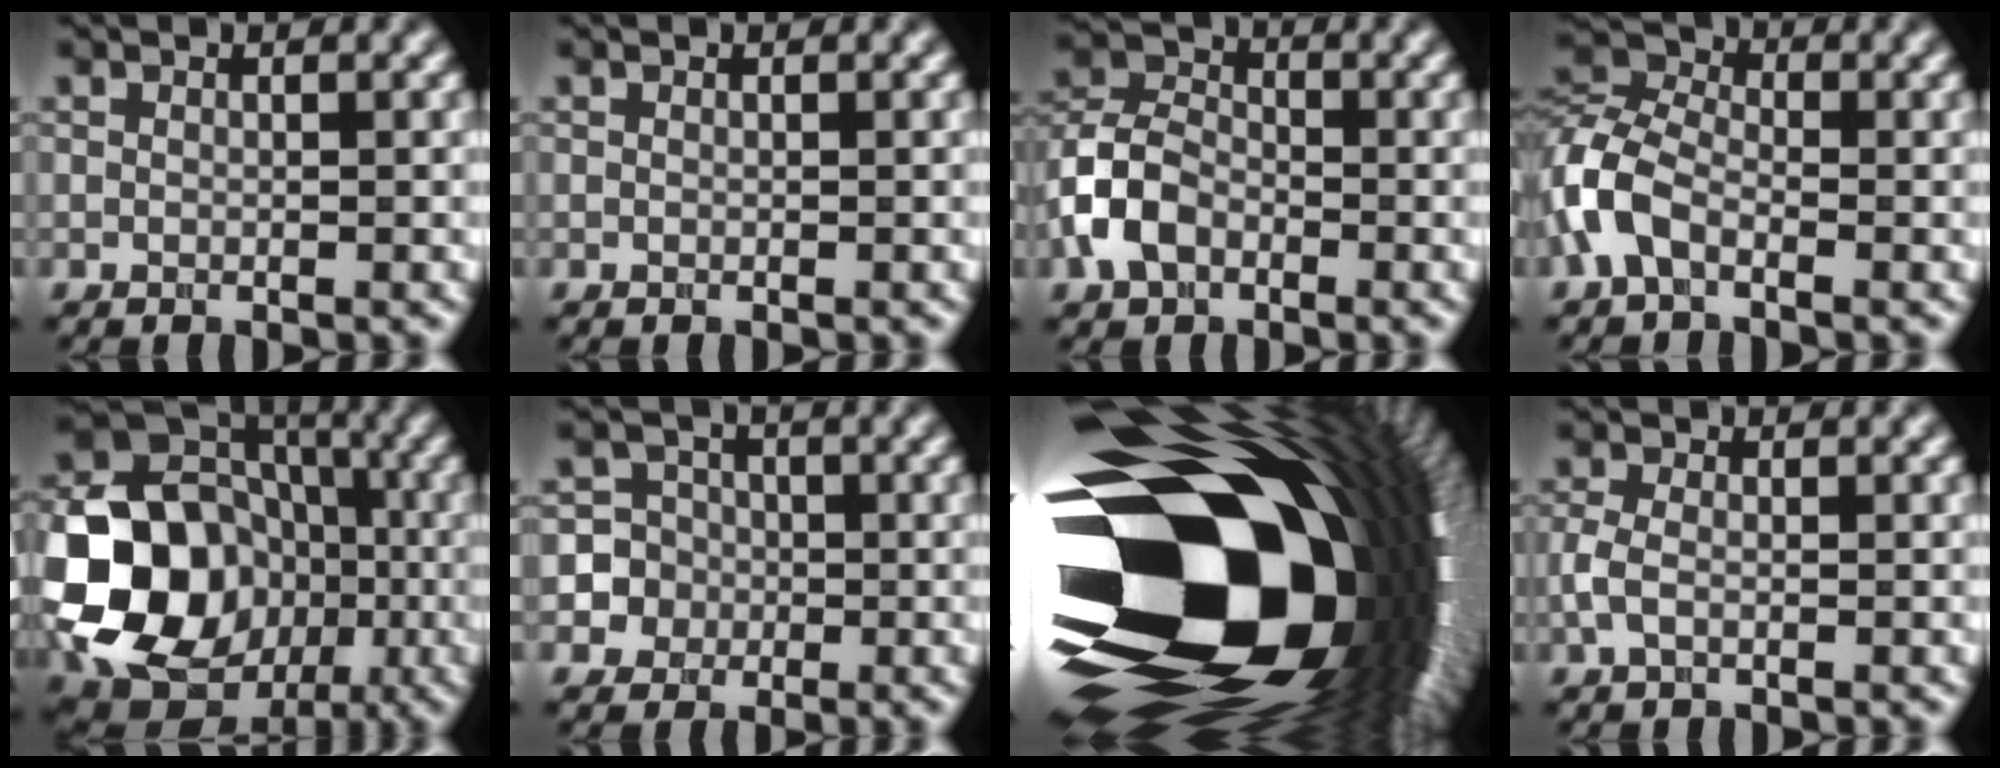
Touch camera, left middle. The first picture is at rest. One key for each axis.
{"total": 0.0}
{"total": 5.2, "fx": -2.2, "fy": 3.5, "fz": 3.1, "tx": -0.065, "ty": 0.009, "tz": -0.054}
{"total": 4.8, "fx": -2.2, "fy": 2.8, "fz": 3.2, "tx": -0.076, "ty": 0.010, "tz": -0.061}
{"total": 17.6, "fx": -3.8, "fy": 14.4, "fz": 9.3, "tx": -0.193, "ty": -0.025, "tz": -0.073}
{"total": 6.0, "fx": -1.4, "fy": 5.8, "fz": 0.8, "tx": 0.005, "ty": 0.016, "tz": -0.041}
{"total": 23.4, "fx": -5.2, "fy": 14.7, "fz": 17.4, "tx": -0.276, "ty": -0.001, "tz": -0.099}
{"total": 2.0, "fx": -0.5, "fy": 1.2, "fz": 1.5, "tx": -0.039, "ty": 0.002, "tz": -0.015}